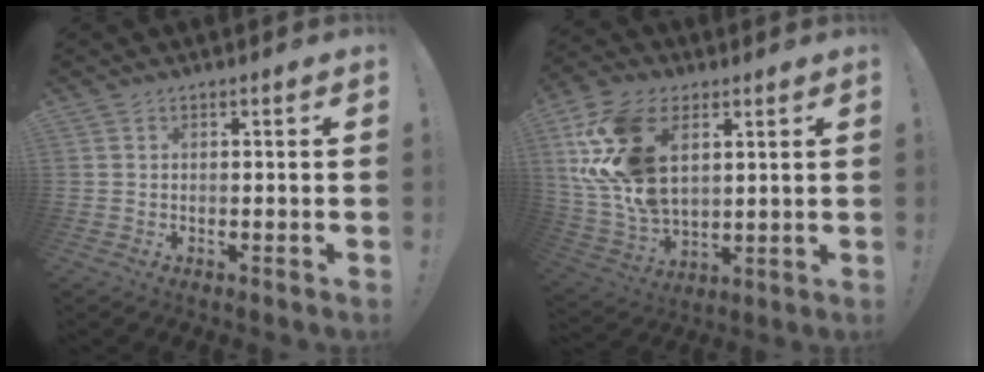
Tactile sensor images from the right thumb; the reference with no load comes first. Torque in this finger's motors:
{"motor_torque": [-0.09, 1.75, 0.80, 0.62, 0.58]}